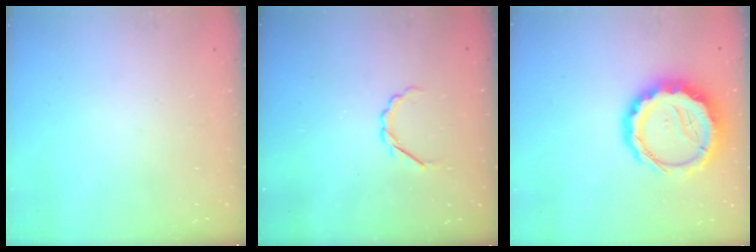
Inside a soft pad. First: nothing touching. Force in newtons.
{"total": 2.4, "press": 2.2, "slide": 0.8}
{"total": 15.7, "press": 15.3, "slide": 3.3}